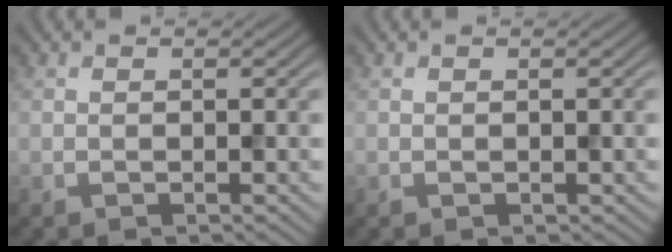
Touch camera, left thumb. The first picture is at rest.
{"total": 0.0}